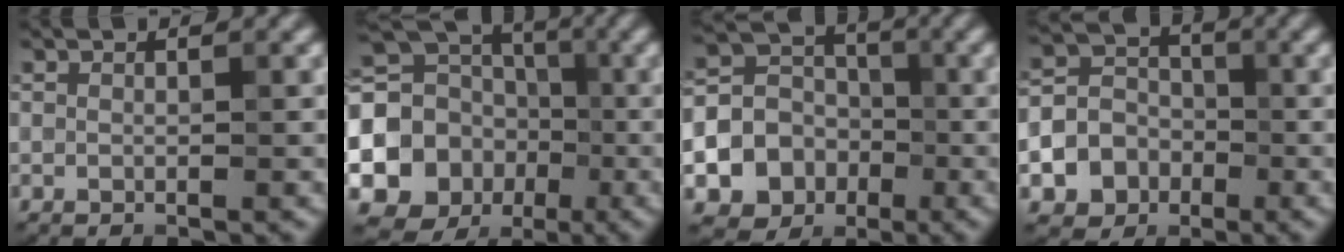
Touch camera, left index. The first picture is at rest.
{"total": 14.0, "force": [-2.3, 12.7, 5.5], "torque": [-0.105, -0.012, -0.063]}
{"total": 11.1, "force": [-4.2, 9.9, 3.1], "torque": [-0.066, -0.029, -0.087]}
{"total": 6.8, "force": [-2.6, 5.9, 2.0], "torque": [-0.022, -0.006, -0.061]}